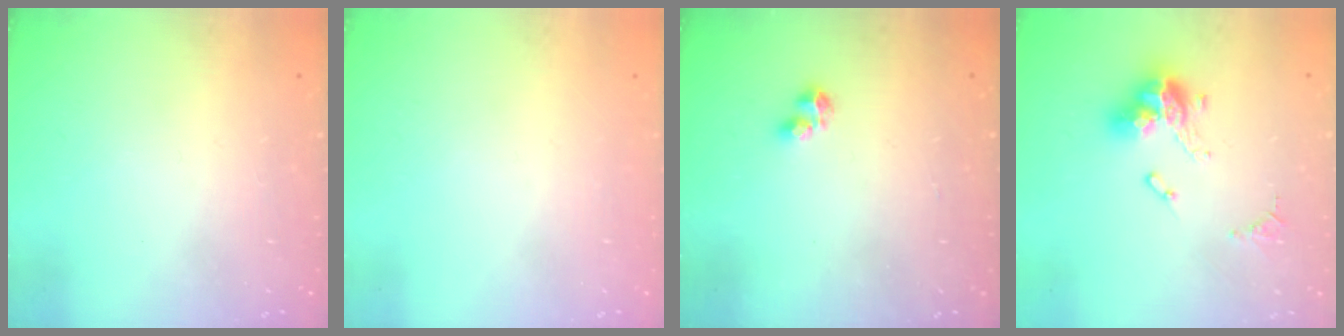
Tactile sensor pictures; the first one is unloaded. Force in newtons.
{"total": 0.0}
{"total": 2.3, "press": 2.2, "slide": 0.6}
{"total": 13.9, "press": 13.9, "slide": 1.2}